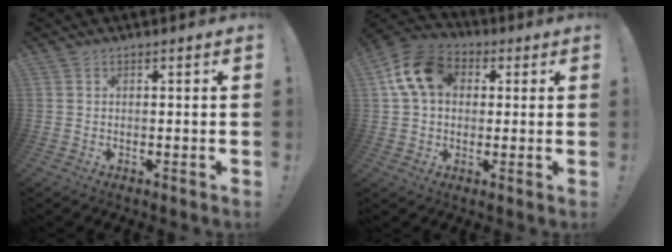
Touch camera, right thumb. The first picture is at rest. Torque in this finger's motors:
{"motor_torque": [1.46, 1.47, 0.29, -0.21, 0.09]}